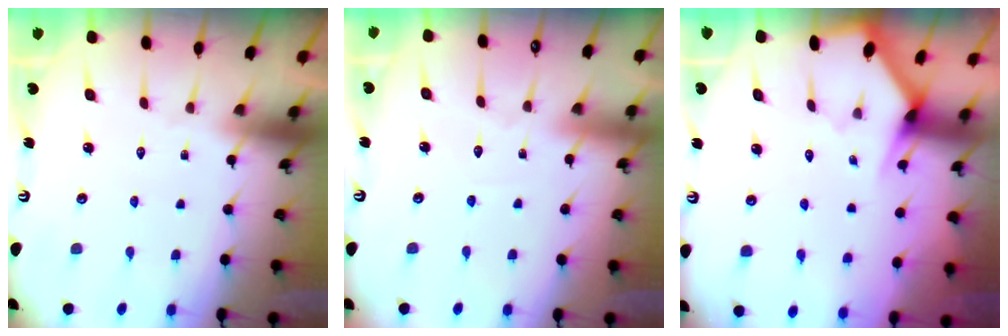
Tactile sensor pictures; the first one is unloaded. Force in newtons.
{"total": 3.5, "press": 3.5, "slide": 0.3}
{"total": 2.9, "press": 2.9, "slide": 0.2}